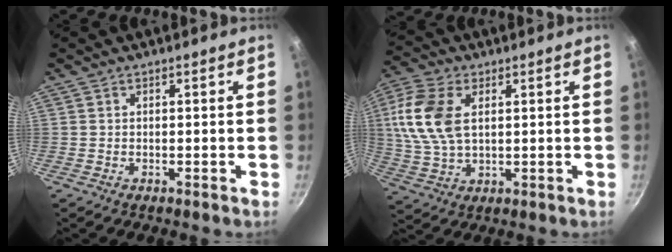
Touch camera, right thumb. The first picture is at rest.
{"total": 13.2, "force": [2.9, 7.8, 10.2], "torque": [-0.206, -0.001, 0.054]}